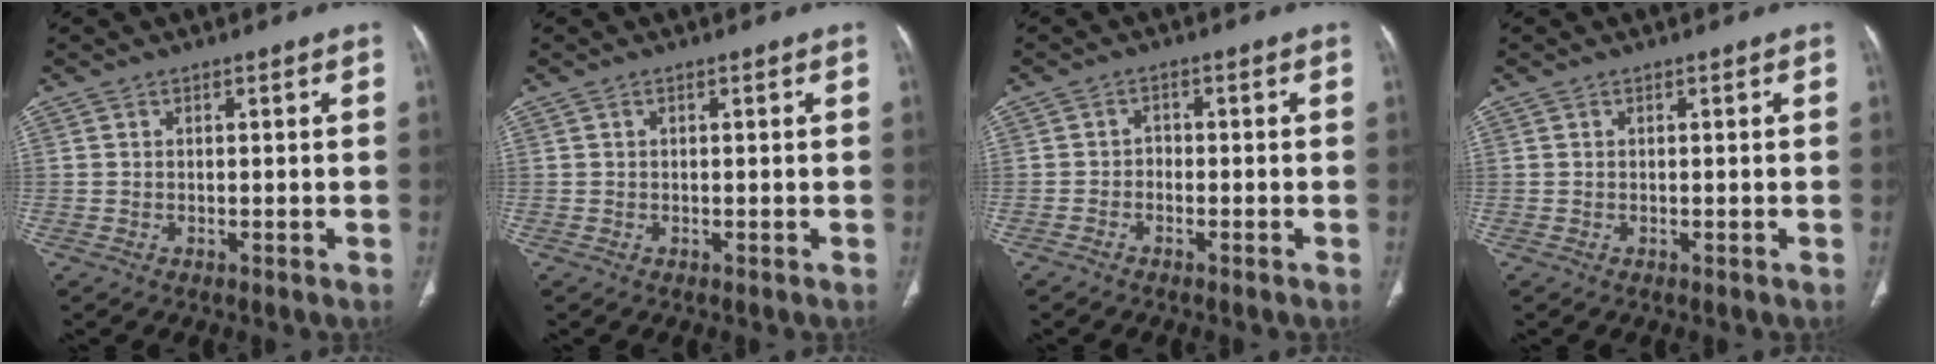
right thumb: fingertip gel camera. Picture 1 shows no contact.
{"total": 0.0}
{"total": 1.5, "force": [-1.0, 1.0, 0.5], "torque": [-0.001, 0.012, -0.022]}
{"total": 0.0}